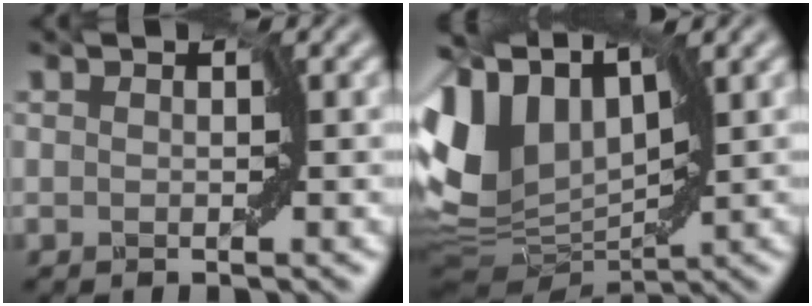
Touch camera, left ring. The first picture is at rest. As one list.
[{"total": 8.6, "force": [3.6, 5.5, 5.5], "torque": [-0.158, 0.019, 0.072]}]